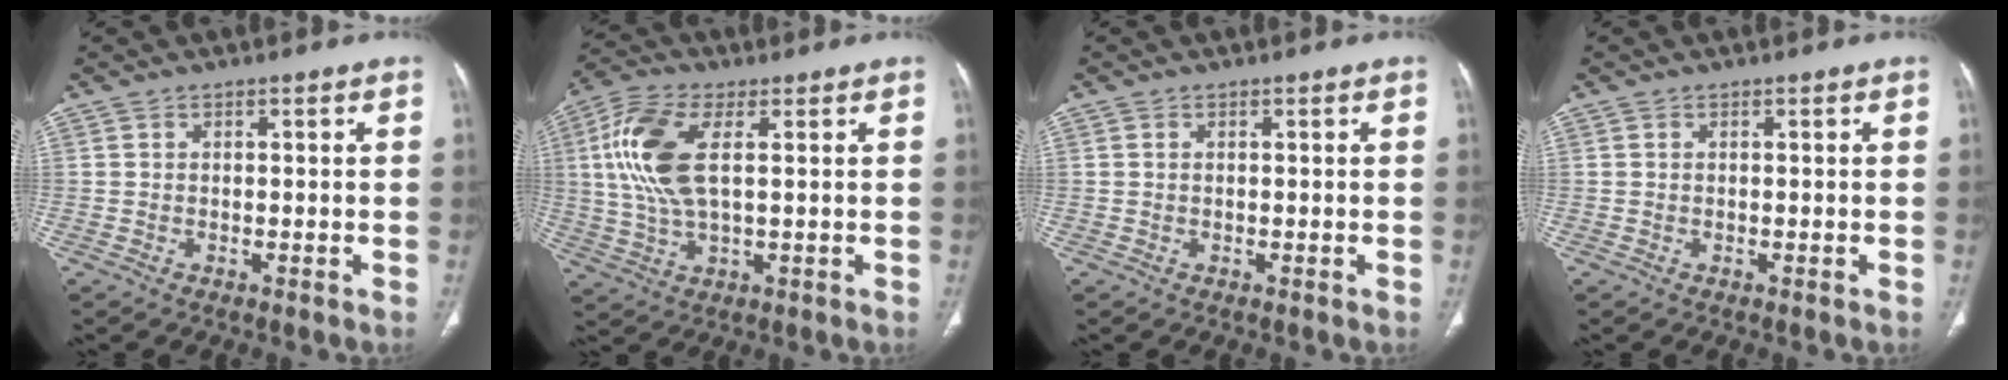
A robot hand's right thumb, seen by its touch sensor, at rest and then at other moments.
{"total": 12.5, "force": [2.7, 5.5, 10.8], "torque": [-0.250, 0.004, 0.054]}
{"total": 0.0}
{"total": 0.0}